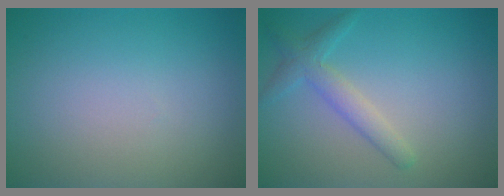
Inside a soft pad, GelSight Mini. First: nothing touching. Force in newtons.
{"total": 2.5, "press": 2.5, "slide": 0.2}